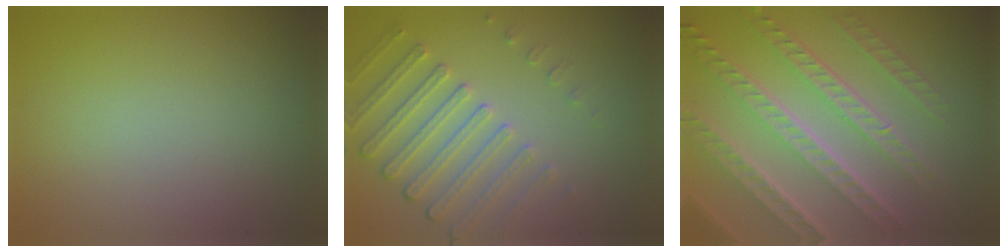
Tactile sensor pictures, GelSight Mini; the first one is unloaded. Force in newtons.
{"total": 4.5, "press": 3.4, "slide": 2.9}
{"total": 7.8, "press": 5.4, "slide": 5.6}